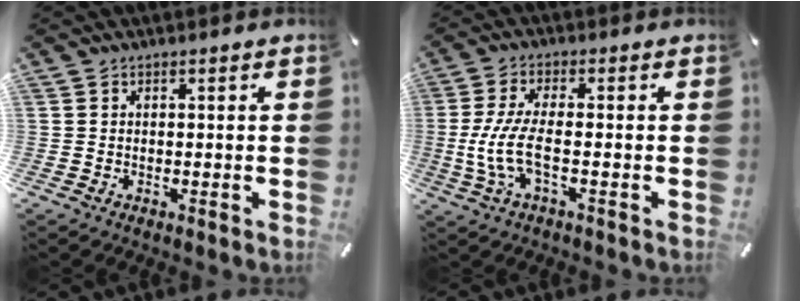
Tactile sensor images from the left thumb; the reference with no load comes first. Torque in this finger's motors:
{"motor_torque": [-0.03, 1.00, 1.03, 0.08, 0.18]}